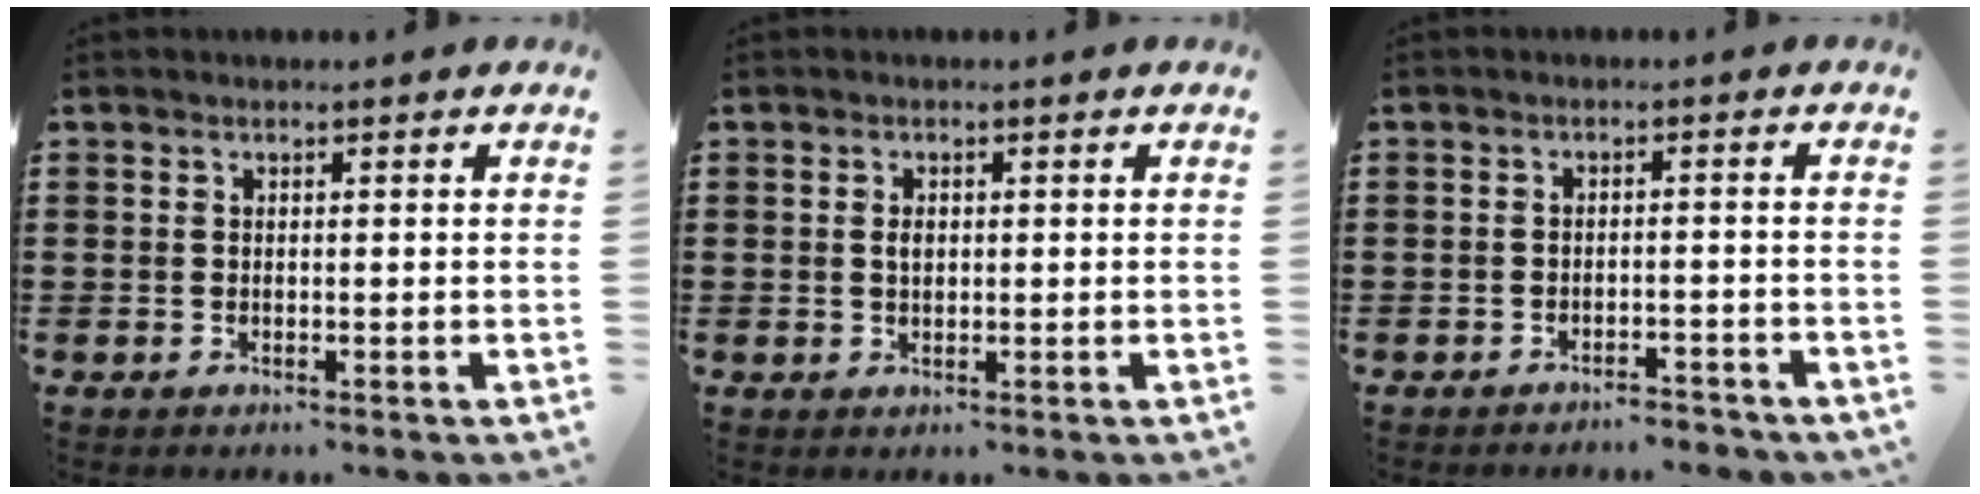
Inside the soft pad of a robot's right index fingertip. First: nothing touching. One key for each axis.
{"total": 1.6, "fx": 0.2, "fy": 0.9, "fz": 1.3, "tx": -0.028, "ty": 0.006, "tz": 0.002}
{"total": 2.6, "fx": -2.6, "fy": 0.2, "fz": 0.3, "tx": -0.011, "ty": 0.000, "tz": -0.053}